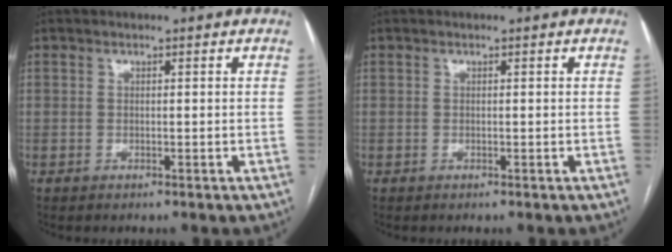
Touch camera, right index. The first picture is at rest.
{"total": 0.0}